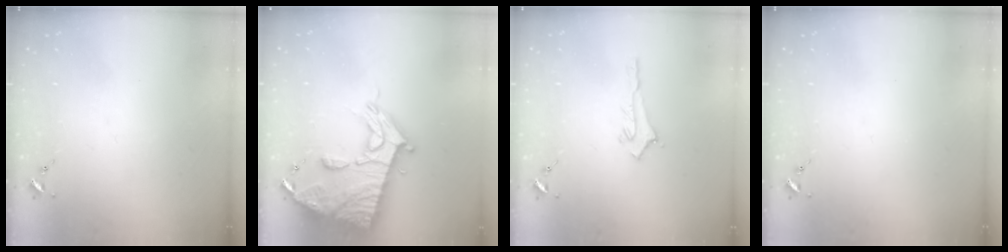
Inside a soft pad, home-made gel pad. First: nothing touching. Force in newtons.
{"total": 19.3, "press": 19.3, "slide": 1.6}
{"total": 2.8, "press": 2.8, "slide": 0.3}
{"total": 0.0}